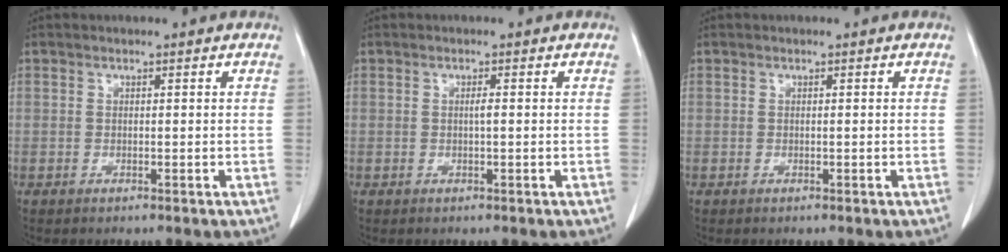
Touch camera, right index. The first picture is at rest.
{"total": 0.9, "force": [0.0, 0.0, 0.9], "torque": [-0.016, 0.000, 0.000]}
{"total": 0.0}